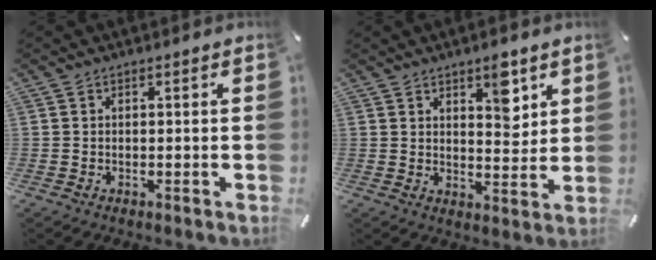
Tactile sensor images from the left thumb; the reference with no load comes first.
{"total": 6.7, "force": [4.2, 3.4, 3.9], "torque": [-0.033, -0.029, 0.065]}